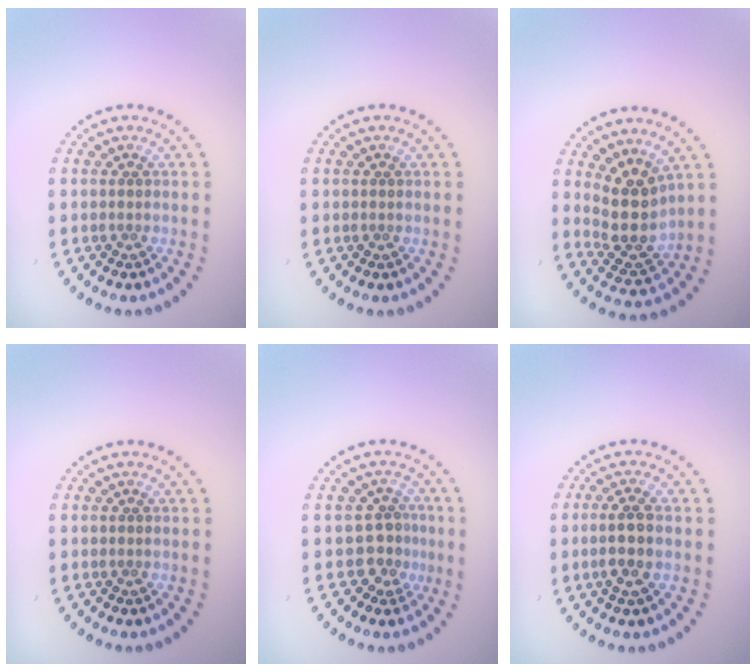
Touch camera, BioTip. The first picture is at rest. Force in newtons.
{"total": 0.0}
{"total": 4.1, "press": 3.3, "slide": 2.4}
{"total": 0.0}
{"total": 2.2, "press": 1.9, "slide": 1.3}
{"total": 2.7, "press": 2.4, "slide": 1.1}